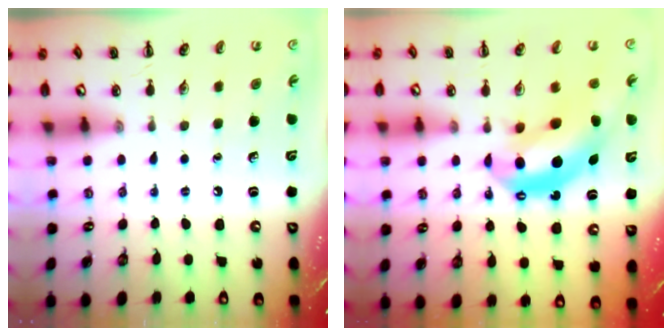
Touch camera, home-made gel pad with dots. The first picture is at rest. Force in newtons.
{"total": 11.7, "press": 11.3, "slide": 3.0}